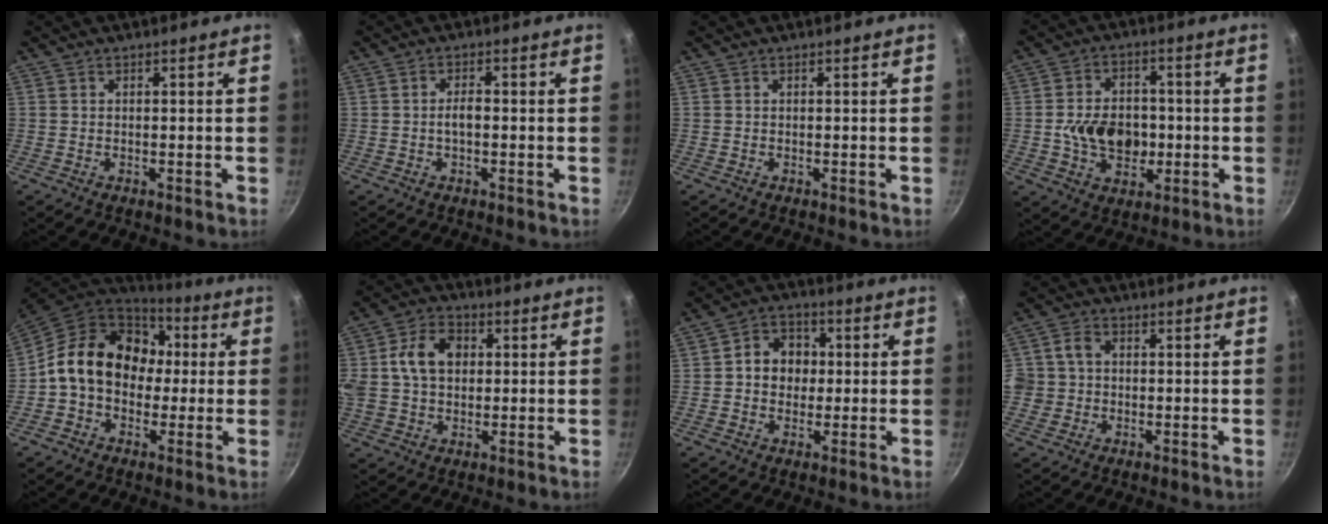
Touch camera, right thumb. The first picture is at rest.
{"total": 2.0, "force": [-0.2, 1.0, 1.7], "torque": [-0.027, 0.008, -0.005]}
{"total": 0.0}
{"total": 11.3, "force": [-1.4, 8.3, 7.6], "torque": [-0.098, 0.014, -0.023]}
{"total": 17.8, "force": [1.7, 13.9, 11.0], "torque": [-0.146, 0.041, 0.015]}
{"total": 14.5, "force": [2.5, 11.1, 9.0], "torque": [-0.165, 0.027, 0.034]}
{"total": 8.1, "force": [0.5, 6.8, 4.2], "torque": [-0.029, 0.011, -0.003]}
{"total": 4.5, "force": [-0.1, 4.1, 1.9], "torque": [-0.013, 0.009, -0.007]}